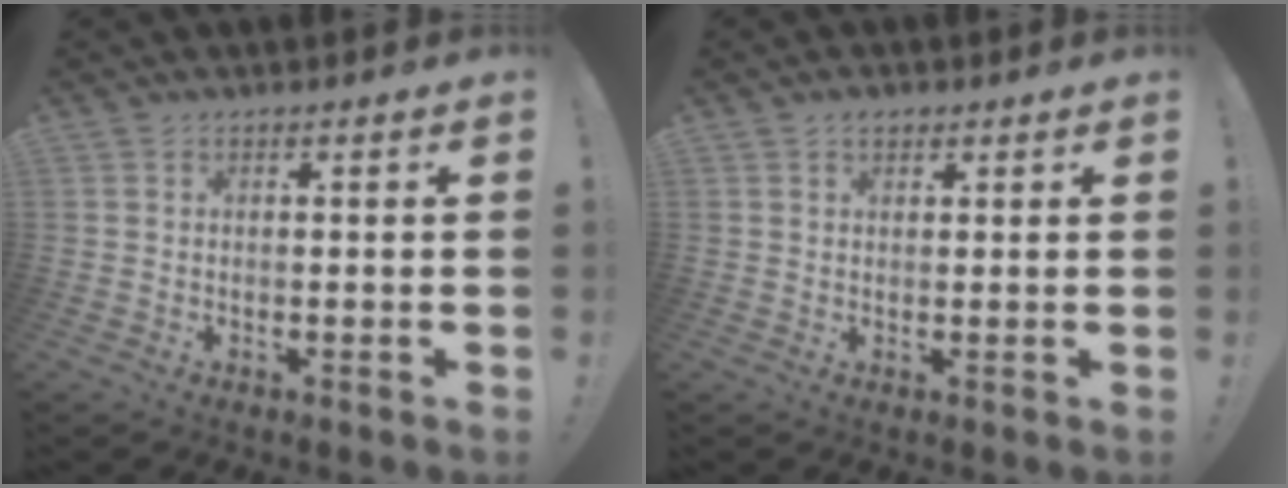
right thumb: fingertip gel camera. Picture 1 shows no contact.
{"total": 2.1, "force": [1.3, 1.3, 1.1], "torque": [-0.013, -0.003, 0.022]}